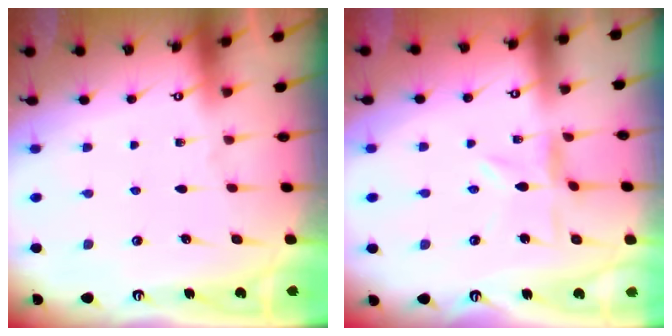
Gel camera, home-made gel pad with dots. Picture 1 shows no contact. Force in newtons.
{"total": 2.0, "press": 2.0, "slide": 0.3}